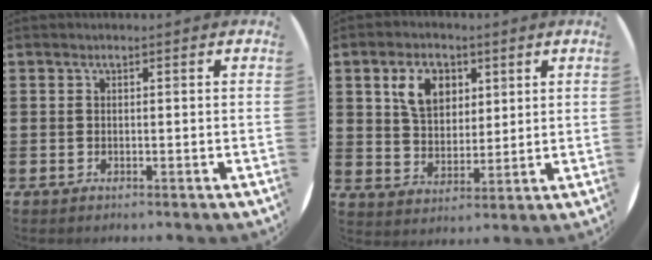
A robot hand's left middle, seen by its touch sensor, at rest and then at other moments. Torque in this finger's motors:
{"motor_torque": [1.62, -0.52, 0.34, 0.07]}